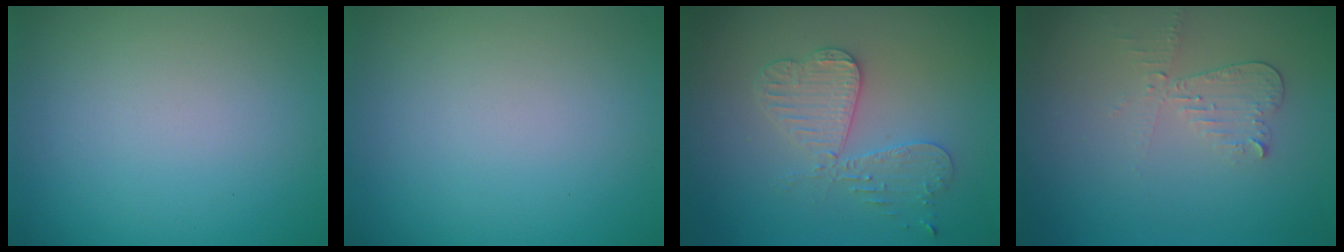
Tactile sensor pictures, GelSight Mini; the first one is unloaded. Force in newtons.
{"total": 0.0}
{"total": 3.4, "press": 3.4, "slide": 0.6}
{"total": 2.1, "press": 2.1, "slide": 0.2}